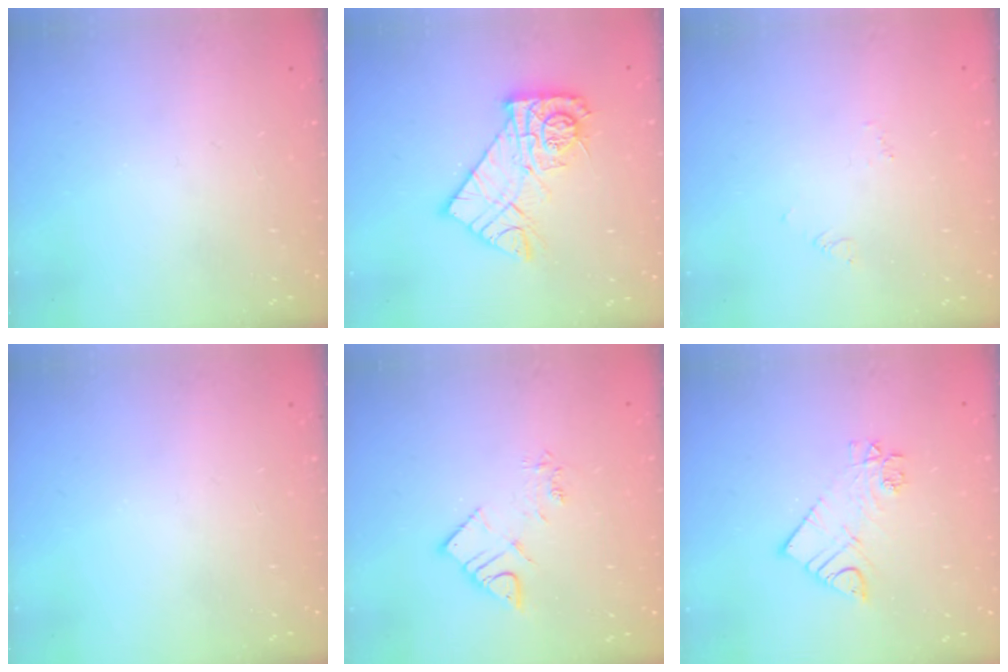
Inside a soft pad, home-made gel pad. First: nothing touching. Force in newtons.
{"total": 14.6, "press": 14.6, "slide": 1.4}
{"total": 2.7, "press": 2.7, "slide": 0.2}
{"total": 0.0}
{"total": 7.1, "press": 7.1, "slide": 0.6}
{"total": 9.3, "press": 9.3, "slide": 0.7}